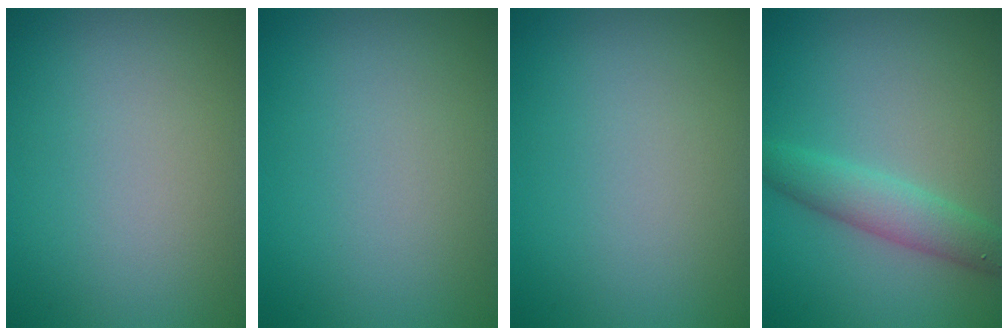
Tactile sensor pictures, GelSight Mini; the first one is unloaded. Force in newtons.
{"total": 0.0}
{"total": 0.0}
{"total": 3.4, "press": 3.4, "slide": 0.1}